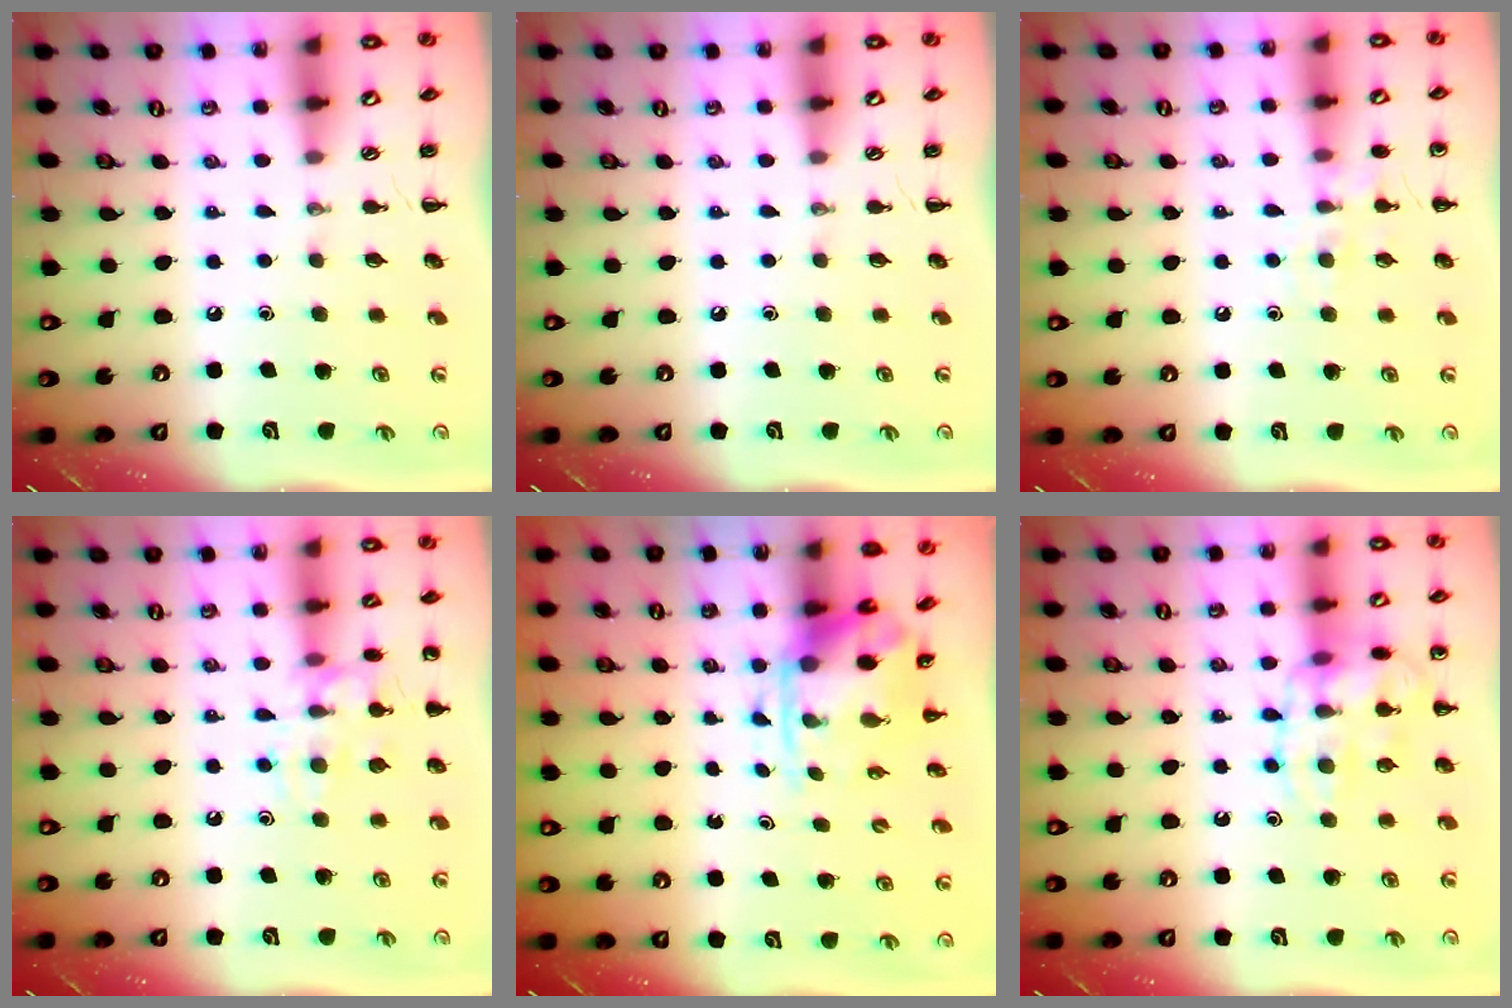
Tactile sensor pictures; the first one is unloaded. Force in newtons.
{"total": 0.0}
{"total": 7.4, "press": 7.3, "slide": 1.0}
{"total": 12.7, "press": 12.6, "slide": 0.8}
{"total": 3.7, "press": 3.6, "slide": 0.9}
{"total": 14.6, "press": 14.6, "slide": 1.1}